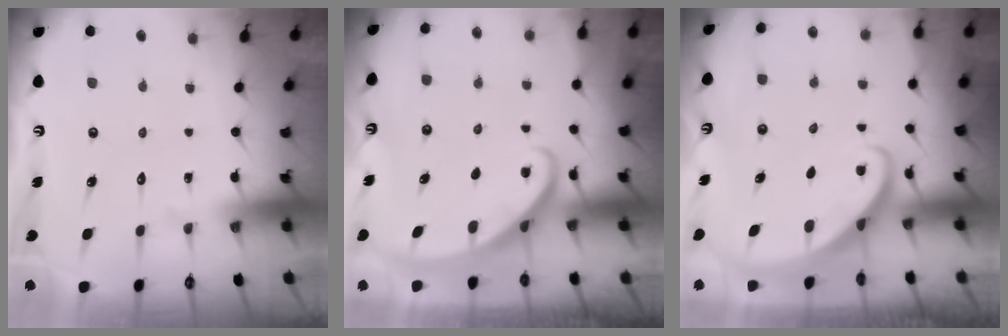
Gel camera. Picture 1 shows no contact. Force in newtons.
{"total": 2.9, "press": 2.9, "slide": 0.1}
{"total": 2.7, "press": 2.7, "slide": 0.2}